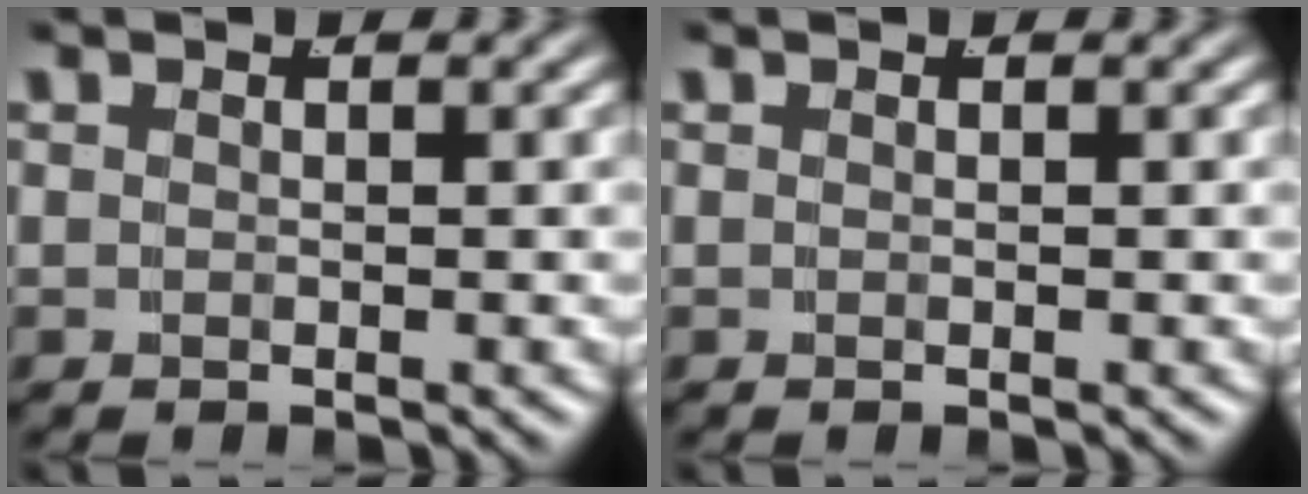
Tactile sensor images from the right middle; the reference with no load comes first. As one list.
[{"total": 0.0}]